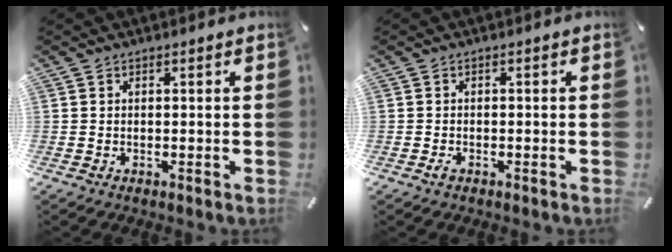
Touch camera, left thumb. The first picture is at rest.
{"total": 1.5, "force": [-0.9, 0.7, 1.0], "torque": [-0.019, 0.002, -0.017]}